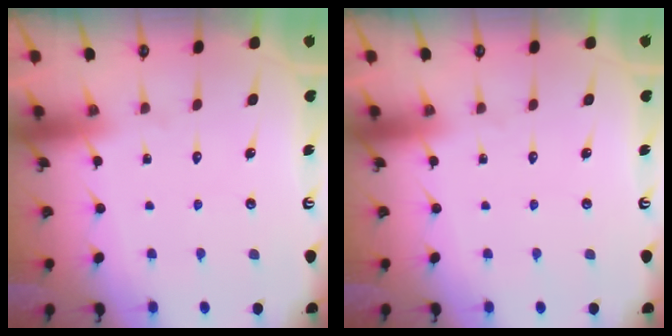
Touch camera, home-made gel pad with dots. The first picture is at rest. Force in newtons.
{"total": 0.0}